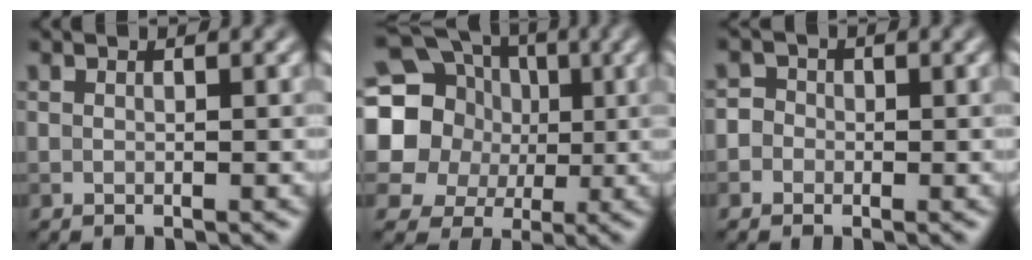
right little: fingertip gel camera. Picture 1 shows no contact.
{"total": 16.0, "force": [3.0, 14.3, 6.3], "torque": [-0.153, 0.029, 0.015]}
{"total": 2.5, "force": [-0.2, 2.4, 0.8], "torque": [0.011, 0.016, -0.034]}